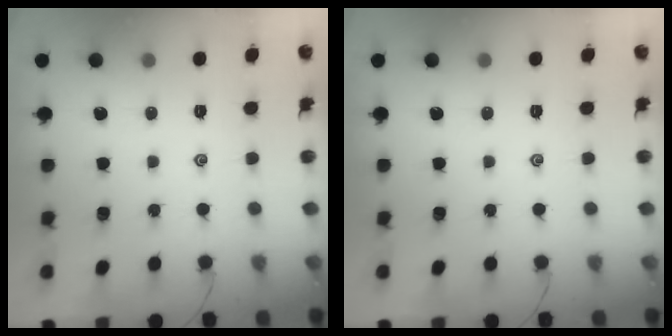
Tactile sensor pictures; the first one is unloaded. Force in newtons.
{"total": 0.0}